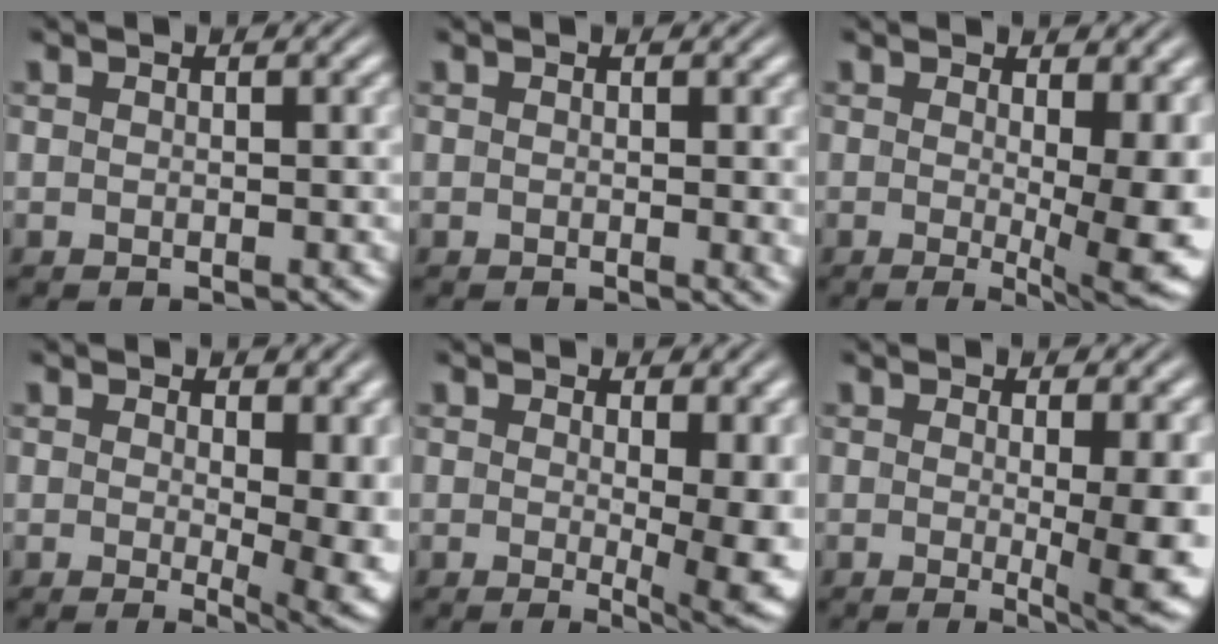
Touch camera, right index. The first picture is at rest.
{"total": 0.6, "force": [0.2, 0.1, 0.5], "torque": [-0.007, -0.001, 0.002]}
{"total": 5.5, "force": [-0.8, 1.2, 5.3], "torque": [-0.063, -0.021, -0.009]}
{"total": 4.2, "force": [0.0, 1.4, 4.0], "torque": [-0.043, -0.020, 0.002]}
{"total": 4.8, "force": [-0.4, 1.1, 4.7], "torque": [-0.053, -0.018, -0.005]}
{"total": 5.1, "force": [-0.8, 0.6, 4.9], "torque": [-0.064, -0.016, -0.011]}